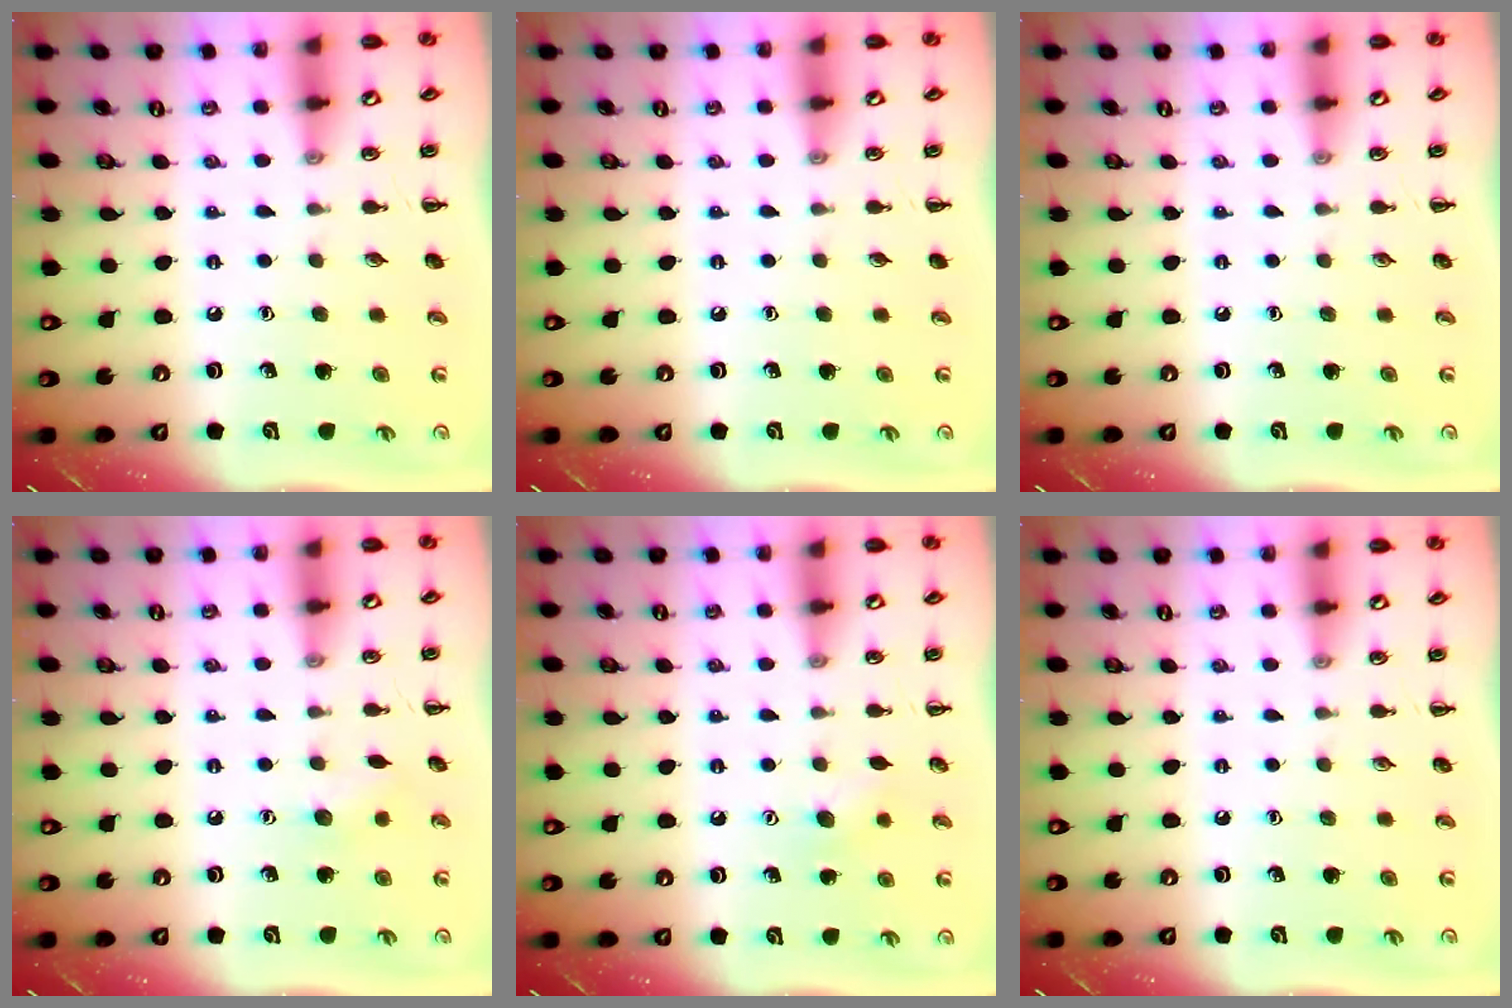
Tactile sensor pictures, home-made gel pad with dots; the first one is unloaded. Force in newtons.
{"total": 0.0}
{"total": 0.0}
{"total": 5.1, "press": 5.0, "slide": 1.1}
{"total": 5.3, "press": 5.1, "slide": 1.4}
{"total": 0.0}